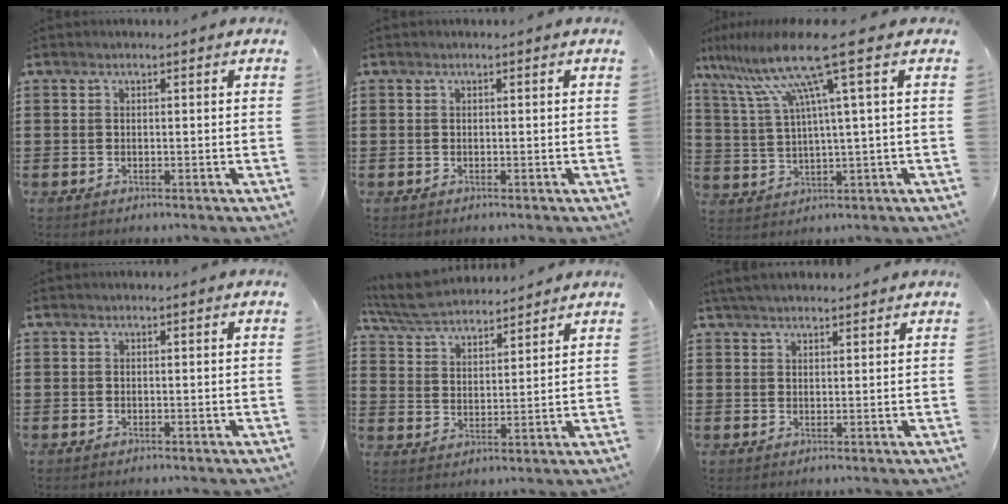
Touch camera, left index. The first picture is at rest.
{"total": 0.0}
{"total": 11.9, "force": [6.1, 0.0, 10.2], "torque": [-0.236, -0.027, 0.087]}
{"total": 0.0}
{"total": 6.3, "force": [5.9, 1.1, 1.8], "torque": [-0.059, -0.021, 0.107]}
{"total": 3.1, "force": [2.9, 0.5, 0.9], "torque": [-0.026, 0.001, 0.055]}